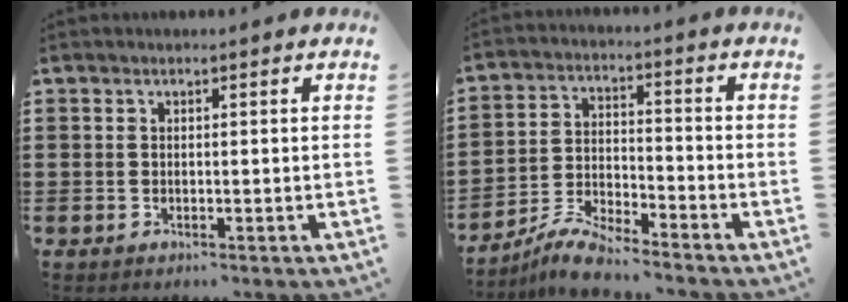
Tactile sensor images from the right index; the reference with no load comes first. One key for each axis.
{"total": 6.1, "fx": -5.8, "fy": 0.6, "fz": 2.0, "tx": -0.054, "ty": -0.002, "tz": -0.115}